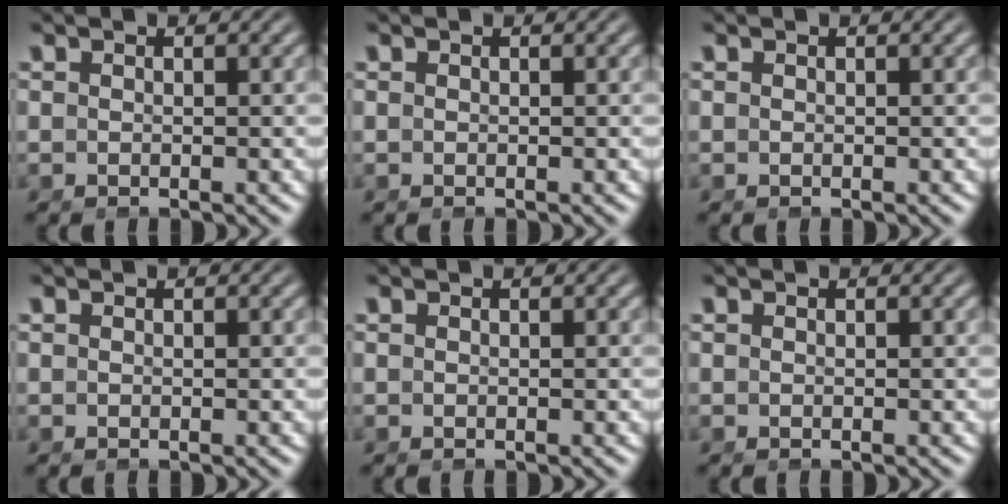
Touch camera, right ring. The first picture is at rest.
{"total": 0.0}
{"total": 0.0}
{"total": 0.0}
{"total": 0.0}
{"total": 0.0}